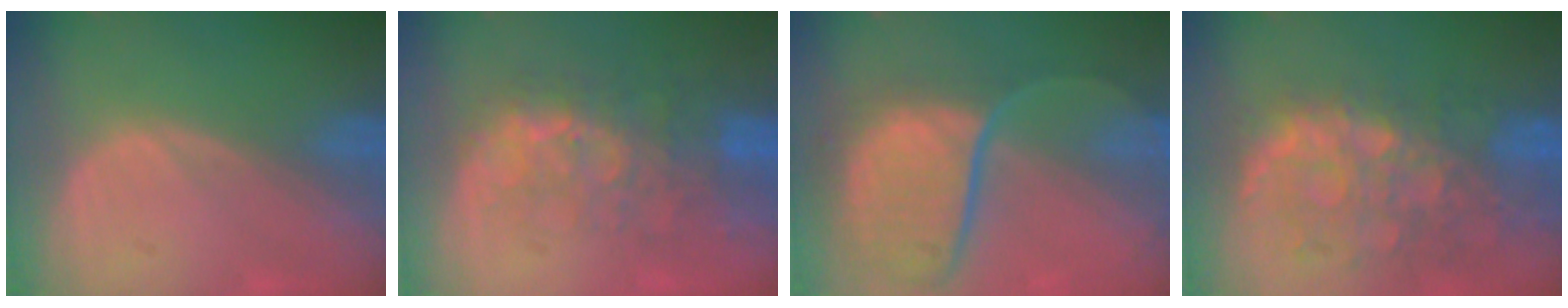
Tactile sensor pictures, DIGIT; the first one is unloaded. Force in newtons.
{"total": 9.9, "press": 8.6, "slide": 4.9}
{"total": 12.2, "press": 9.9, "slide": 7.0}
{"total": 11.1, "press": 9.7, "slide": 5.5}